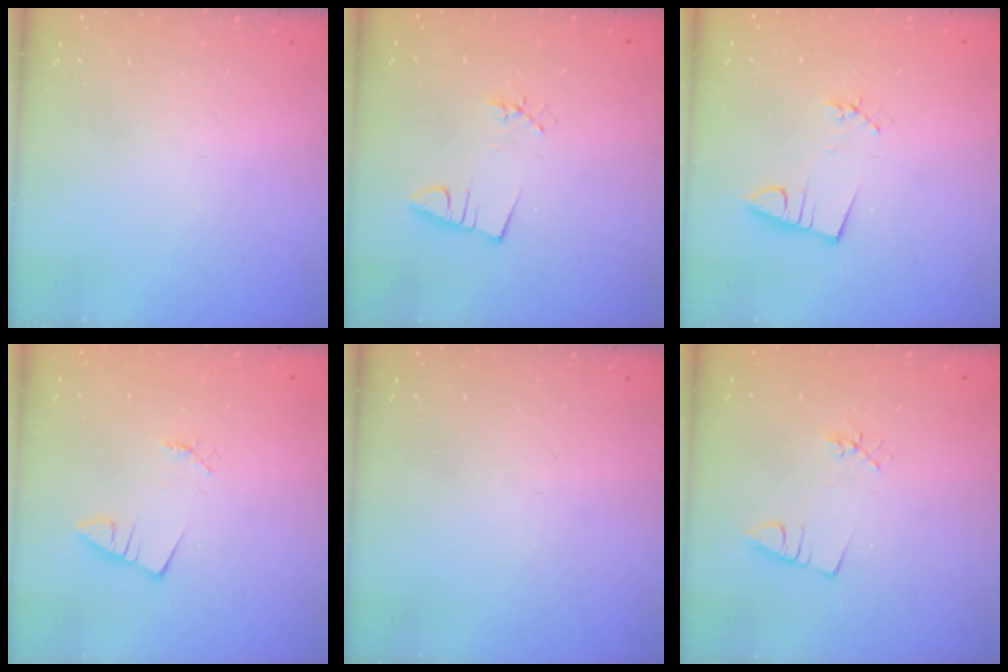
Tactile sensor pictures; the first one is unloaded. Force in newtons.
{"total": 2.6, "press": 0.8, "slide": 2.4}
{"total": 3.2, "press": 1.8, "slide": 2.7}
{"total": 1.4, "press": 1.4, "slide": 0.1}
{"total": 0.0}
{"total": 2.2, "press": 1.7, "slide": 1.4}